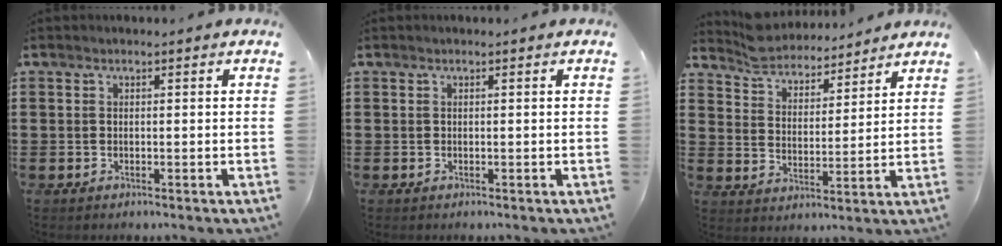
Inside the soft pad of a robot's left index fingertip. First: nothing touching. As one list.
[{"total": 0.0}, {"total": 5.7, "force": [5.6, 1.3, 0.2], "torque": [-0.034, -0.026, 0.098]}]